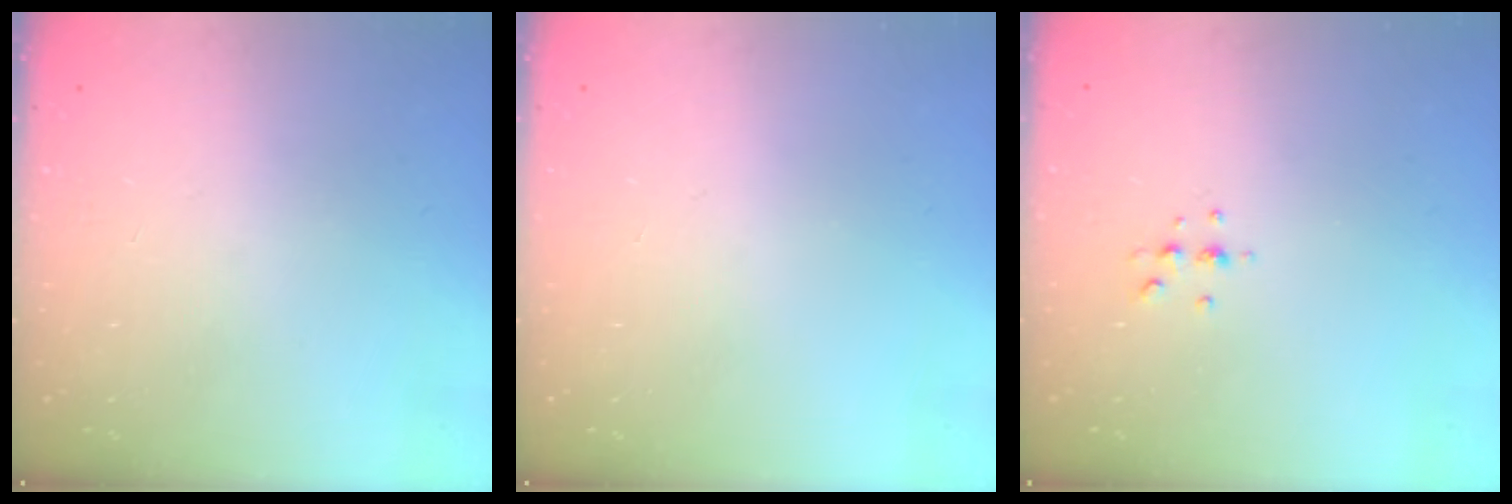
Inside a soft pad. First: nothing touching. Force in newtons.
{"total": 0.0}
{"total": 4.4, "press": 4.3, "slide": 0.6}